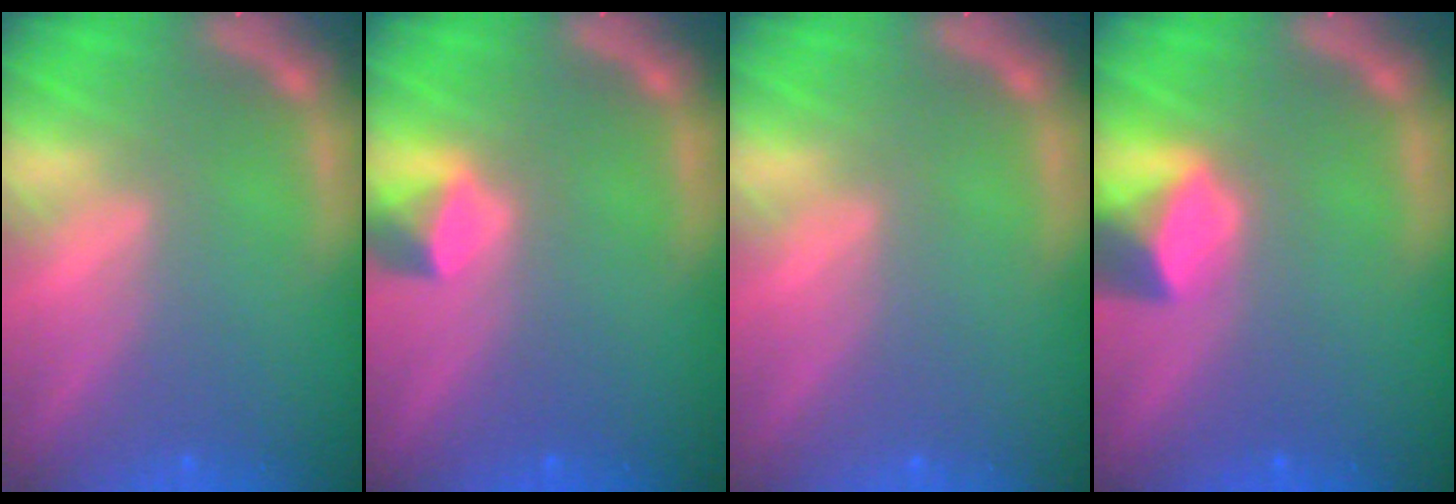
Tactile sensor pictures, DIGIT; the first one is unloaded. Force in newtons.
{"total": 1.9}
{"total": 0.0}
{"total": 3.4}